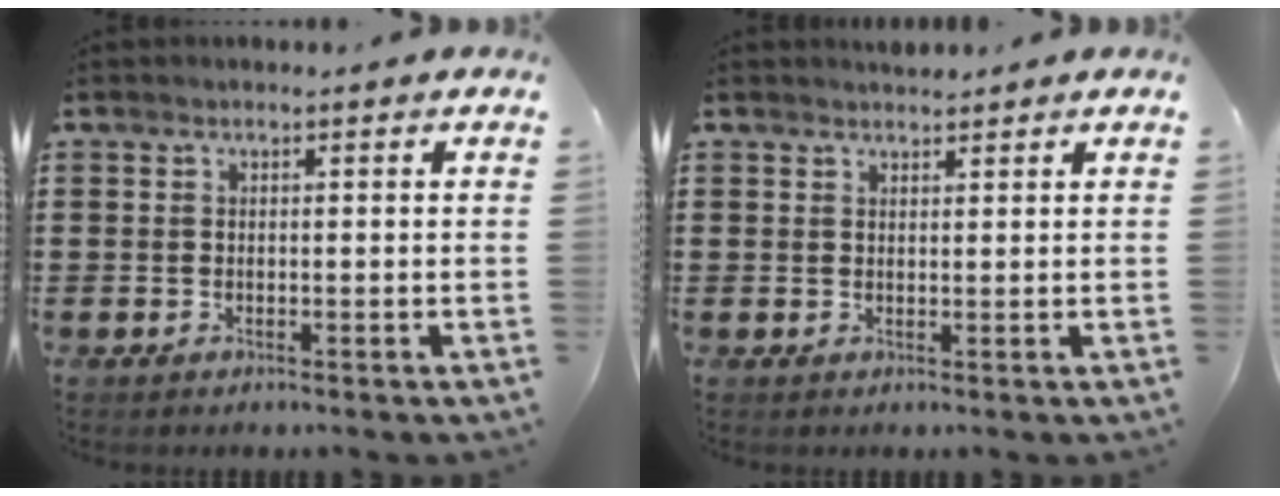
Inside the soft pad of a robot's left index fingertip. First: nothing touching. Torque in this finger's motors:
{"motor_torque": [0.25, -0.22, -0.06, 0.00]}